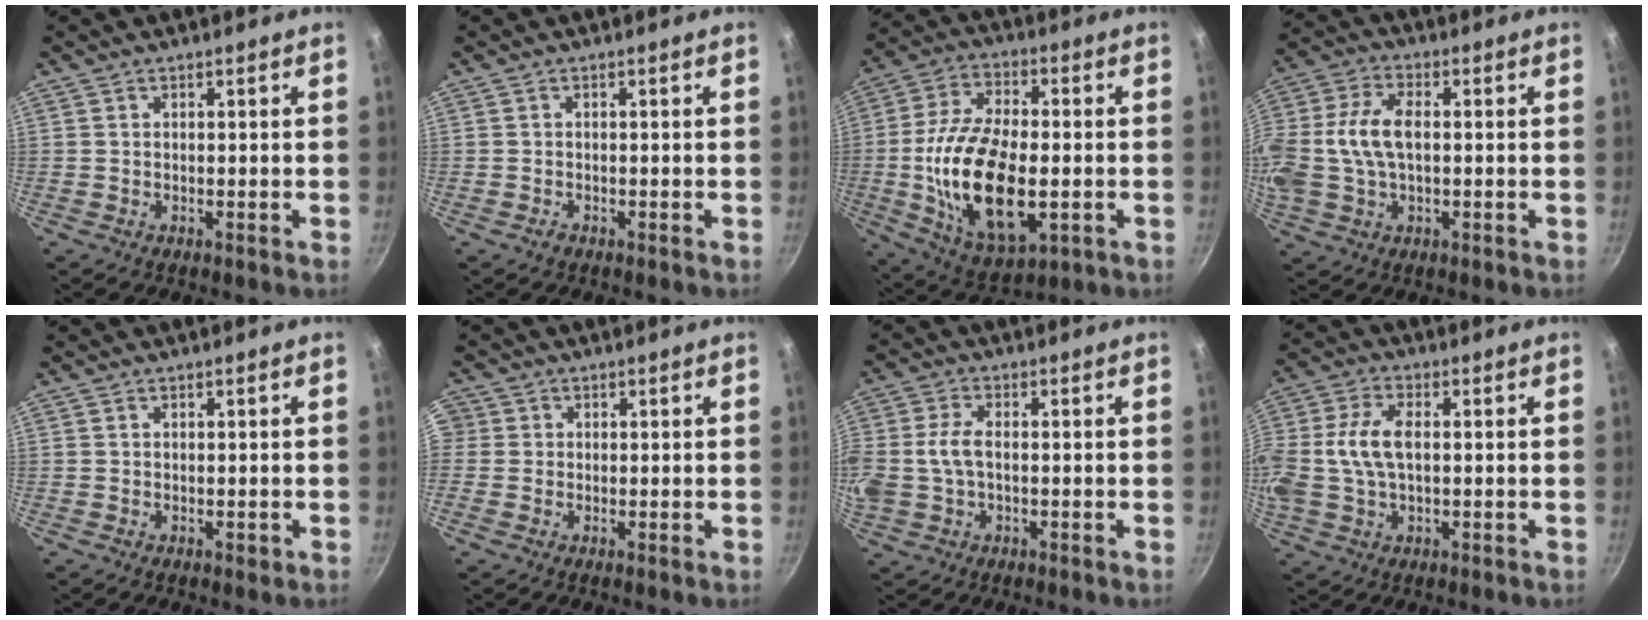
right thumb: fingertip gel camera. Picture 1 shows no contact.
{"total": 0.8, "force": [-0.6, 0.5, 0.3], "torque": [-0.003, 0.001, -0.013]}
{"total": 21.7, "force": [-3.1, 10.9, 18.5], "torque": [-0.345, 0.002, -0.041]}
{"total": 15.0, "force": [0.3, 9.0, 12.0], "torque": [-0.284, 0.017, 0.005]}
{"total": 0.7, "force": [-0.2, 0.4, 0.5], "torque": [0.001, 0.000, -0.005]}
{"total": 1.5, "force": [-0.1, 1.4, 0.4], "torque": [0.002, 0.003, -0.006]}
{"total": 8.1, "force": [-0.4, 5.1, 6.3], "torque": [-0.151, 0.017, -0.008]}
{"total": 11.9, "force": [0.5, 6.8, 9.8], "torque": [-0.230, 0.016, 0.010]}